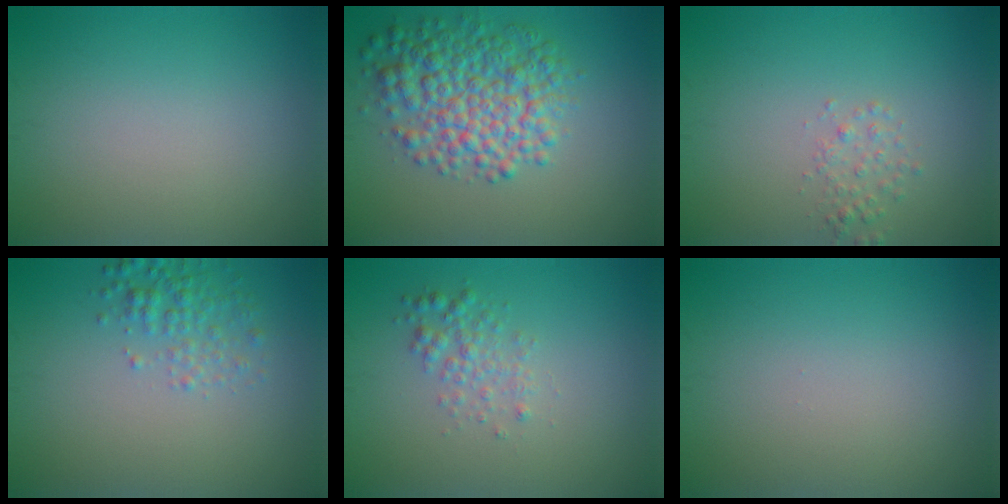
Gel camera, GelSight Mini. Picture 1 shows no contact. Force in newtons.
{"total": 7.0, "press": 7.0, "slide": 0.1}
{"total": 1.4, "press": 1.4, "slide": 0.1}
{"total": 2.3, "press": 2.3, "slide": 0.1}
{"total": 2.0, "press": 2.0, "slide": 0.0}
{"total": 0.0}